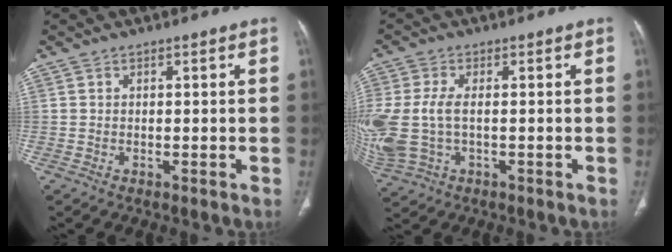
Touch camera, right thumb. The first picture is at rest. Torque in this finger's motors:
{"motor_torque": [0.09, 0.10, 1.59, 0.12, 0.34]}